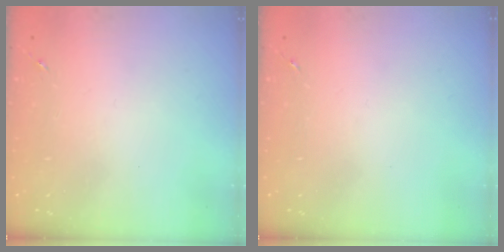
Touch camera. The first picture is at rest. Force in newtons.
{"total": 0.0}